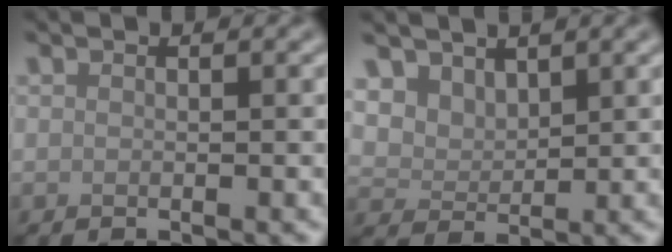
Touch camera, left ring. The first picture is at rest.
{"total": 3.3, "force": [2.4, 1.9, 1.2], "torque": [-0.033, -0.014, 0.057]}